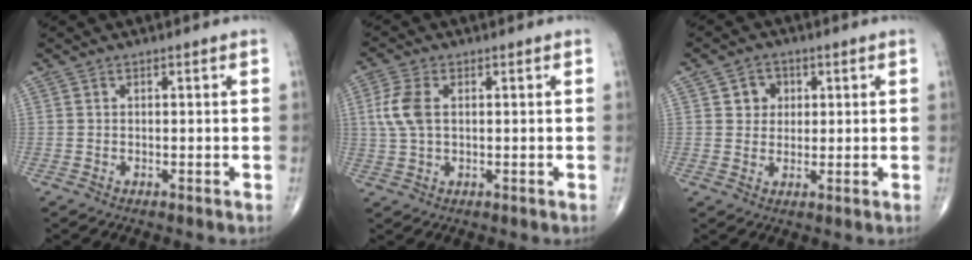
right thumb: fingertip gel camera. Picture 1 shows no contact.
{"total": 5.9, "force": [1.0, 3.3, 4.8], "torque": [-0.119, 0.007, 0.017]}
{"total": 4.2, "force": [1.3, 3.7, 1.6], "torque": [0.000, -0.001, 0.016]}